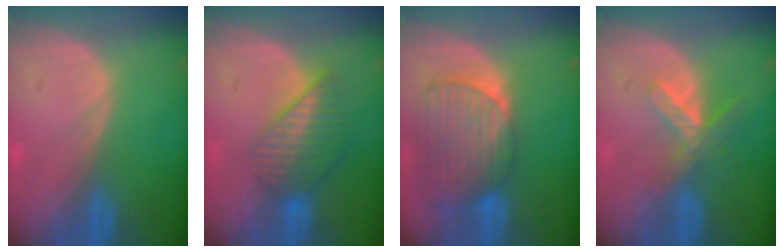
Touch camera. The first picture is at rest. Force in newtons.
{"total": 6.8, "press": 5.9, "slide": 3.4}
{"total": 9.9, "press": 8.5, "slide": 5.0}
{"total": 5.5, "press": 5.0, "slide": 2.3}